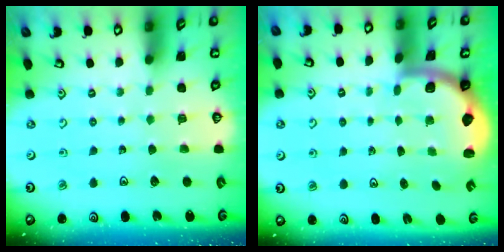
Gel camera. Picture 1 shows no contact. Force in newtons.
{"total": 1.9, "press": 1.8, "slide": 0.5}